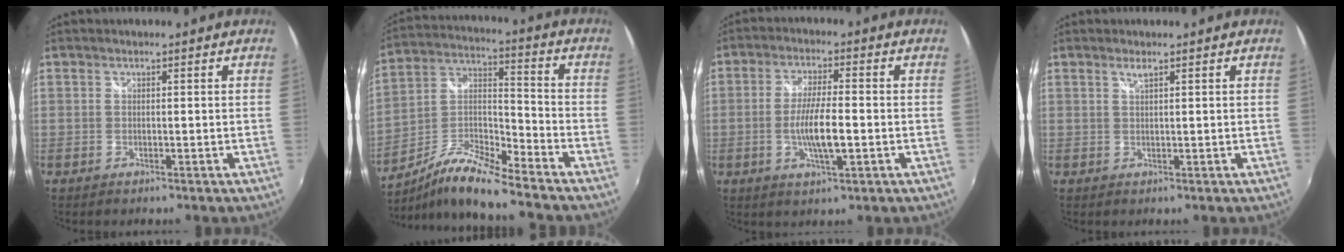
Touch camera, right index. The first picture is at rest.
{"total": 12.2, "force": [-10.1, 0.7, 6.7], "torque": [-0.142, 0.008, -0.202]}
{"total": 7.8, "force": [-1.7, 1.5, 7.4], "torque": [-0.142, -0.006, -0.031]}
{"total": 1.1, "force": [0.8, 0.0, 0.8], "torque": [-0.014, 0.002, 0.013]}